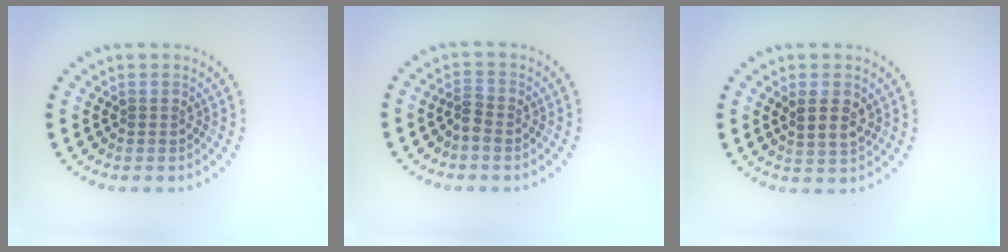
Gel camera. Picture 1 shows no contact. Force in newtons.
{"total": 1.3, "press": 1.1, "slide": 0.7}
{"total": 2.5, "press": 2.3, "slide": 1.0}